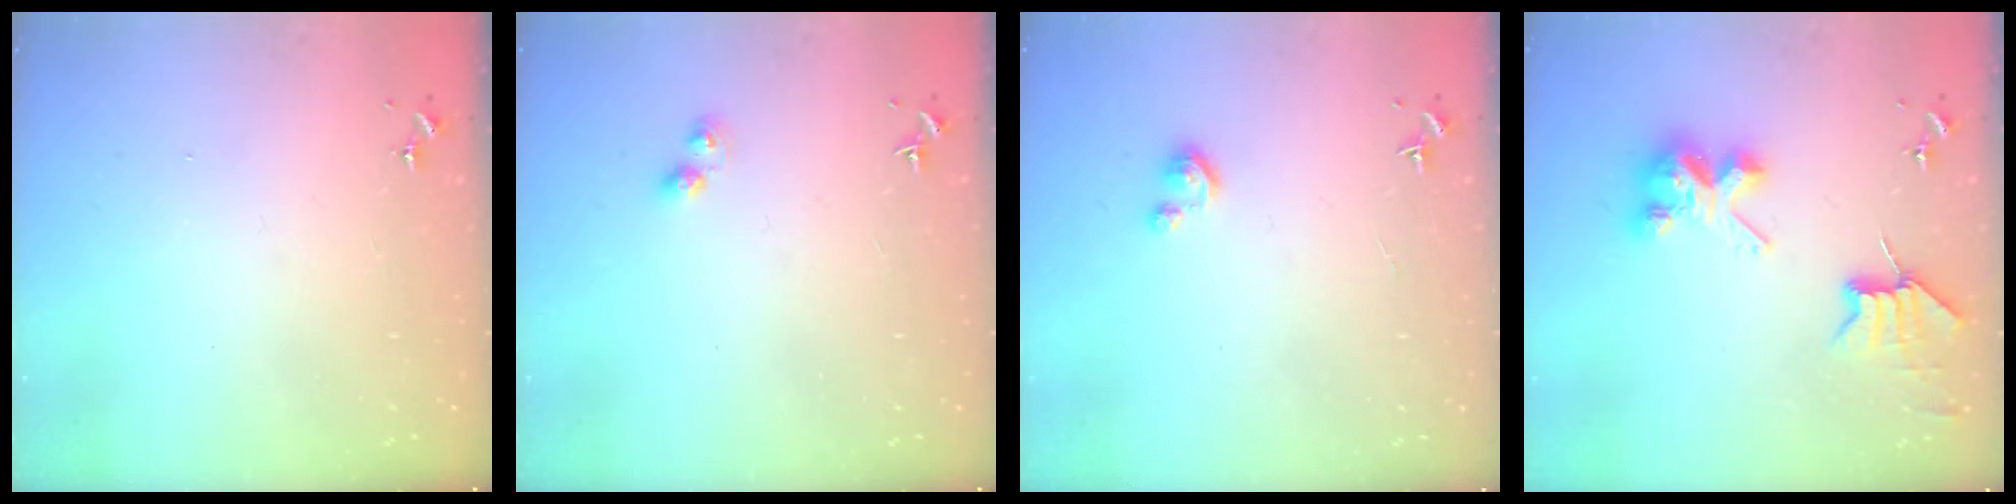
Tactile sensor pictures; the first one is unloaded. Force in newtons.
{"total": 4.1, "press": 4.1, "slide": 0.3}
{"total": 2.8, "press": 2.8, "slide": 0.3}
{"total": 7.9, "press": 7.9, "slide": 0.4}